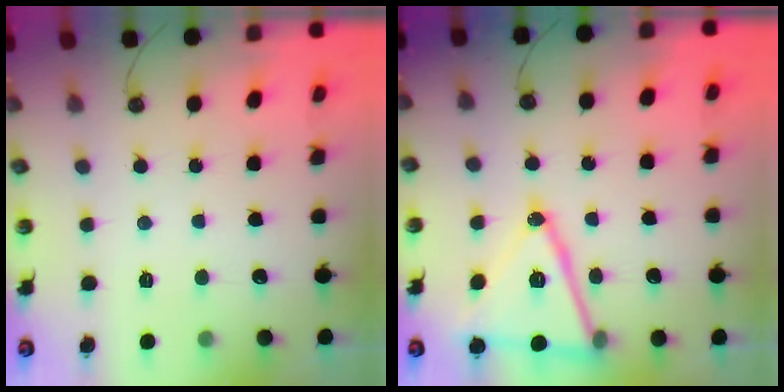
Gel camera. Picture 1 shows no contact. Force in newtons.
{"total": 18.1, "press": 17.8, "slide": 3.4}